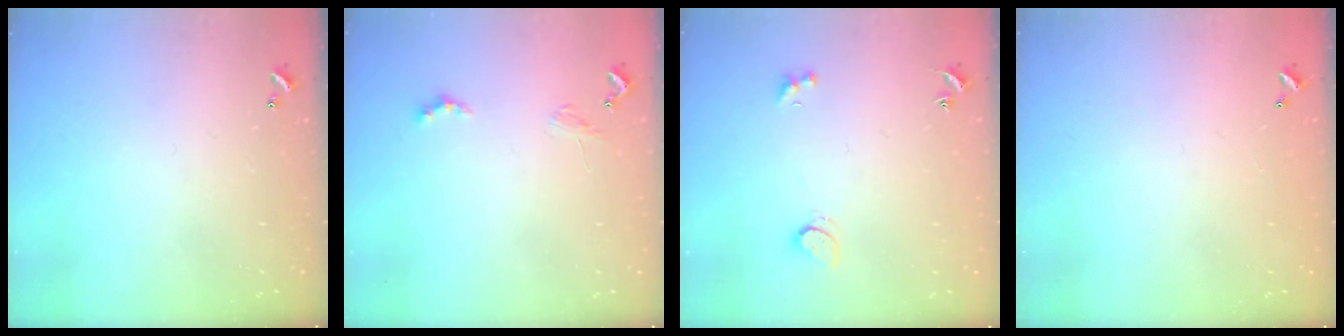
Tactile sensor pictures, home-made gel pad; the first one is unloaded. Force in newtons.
{"total": 1.1, "press": 1.1, "slide": 0.4}
{"total": 1.8, "press": 1.7, "slide": 0.5}
{"total": 2.9, "press": 2.9, "slide": 0.1}